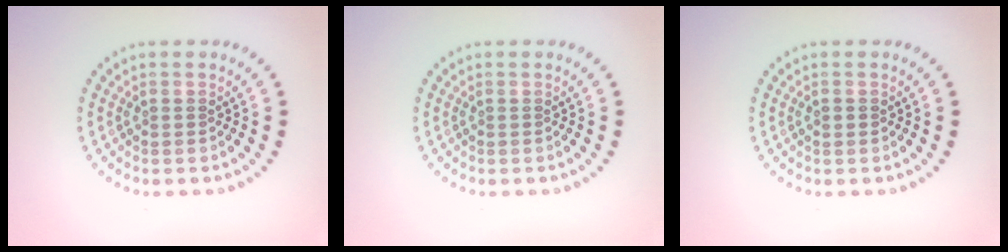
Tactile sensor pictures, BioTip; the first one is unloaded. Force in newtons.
{"total": 0.0}
{"total": 0.9, "press": 0.9, "slide": 0.1}